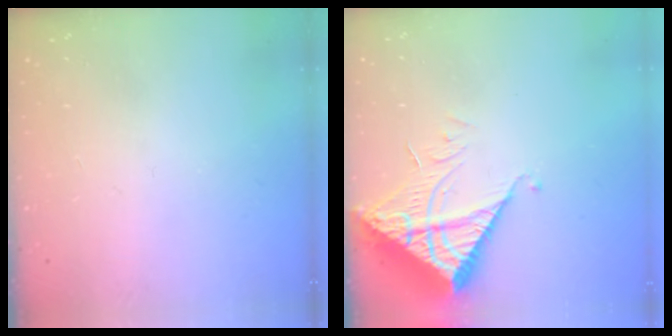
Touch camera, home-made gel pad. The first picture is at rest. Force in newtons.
{"total": 9.1, "press": 9.1, "slide": 0.9}